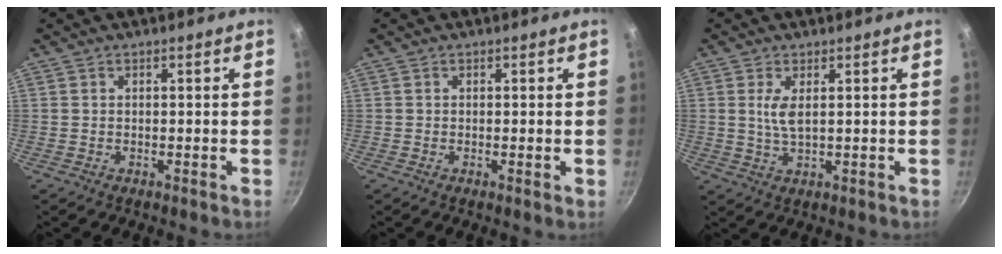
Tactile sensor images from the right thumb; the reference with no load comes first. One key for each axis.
{"total": 0.6, "fx": -0.1, "fy": 0.0, "fz": 0.6, "tx": -0.011, "ty": -0.003, "tz": -0.004}
{"total": 3.8, "fx": 1.0, "fy": 1.5, "fz": 3.3, "tx": -0.068, "ty": -0.008, "tz": 0.020}